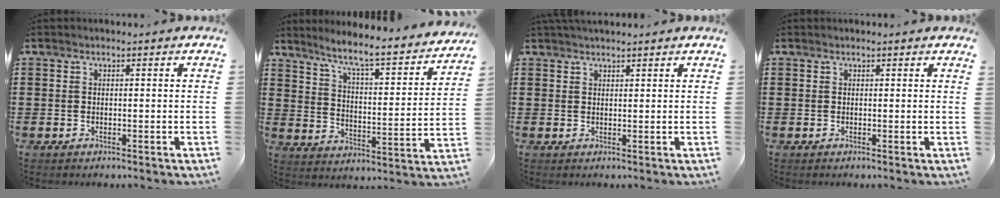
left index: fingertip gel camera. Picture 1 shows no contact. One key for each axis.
{"total": 5.7, "fx": 4.8, "fy": -0.2, "fz": 3.0, "tx": -0.071, "ty": -0.047, "tz": 0.069}
{"total": 1.4, "fx": 1.3, "fy": 0.3, "fz": 0.0, "tx": -0.003, "ty": 0.002, "tz": 0.026}
{"total": 0.0}